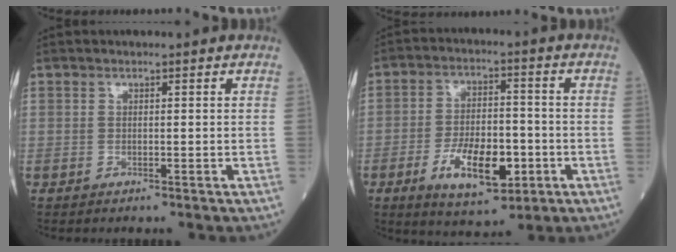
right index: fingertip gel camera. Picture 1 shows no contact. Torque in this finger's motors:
{"motor_torque": [0.42, -0.20, 0.23, 0.11]}